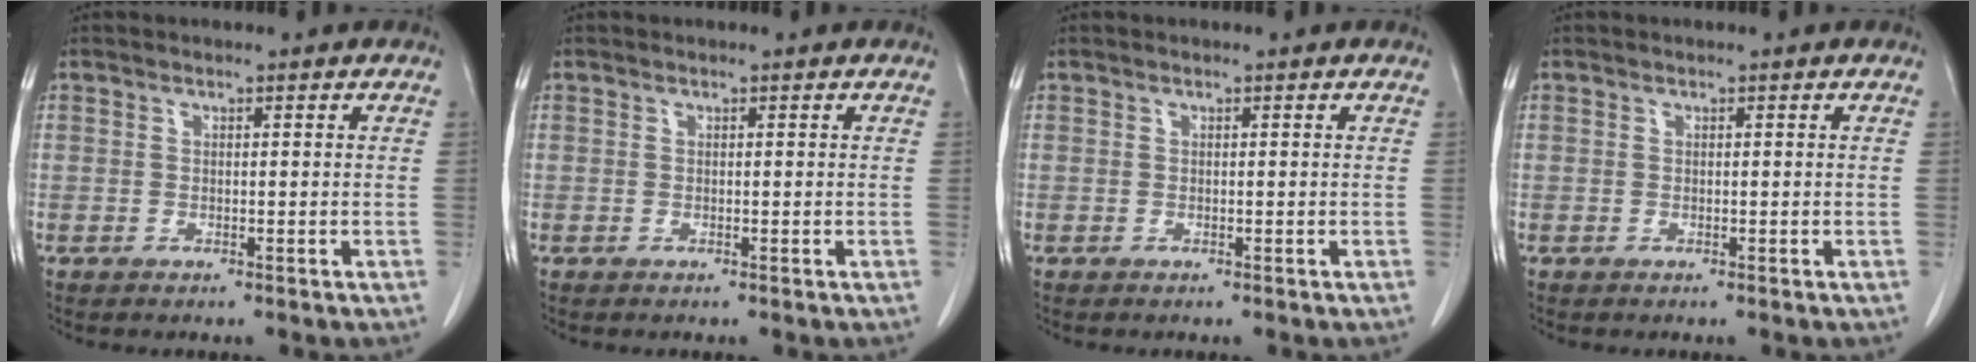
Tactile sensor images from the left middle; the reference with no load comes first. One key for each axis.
{"total": 0.0}
{"total": 0.0}
{"total": 0.0}